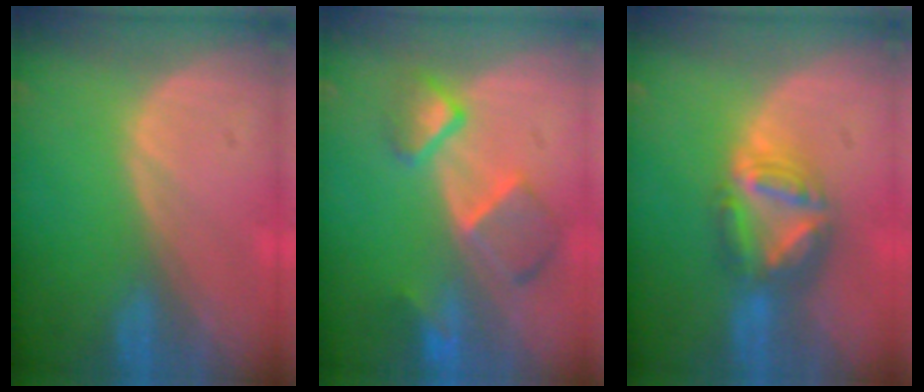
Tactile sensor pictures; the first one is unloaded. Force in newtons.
{"total": 7.6, "press": 6.7, "slide": 3.7}
{"total": 7.7, "press": 6.6, "slide": 4.0}